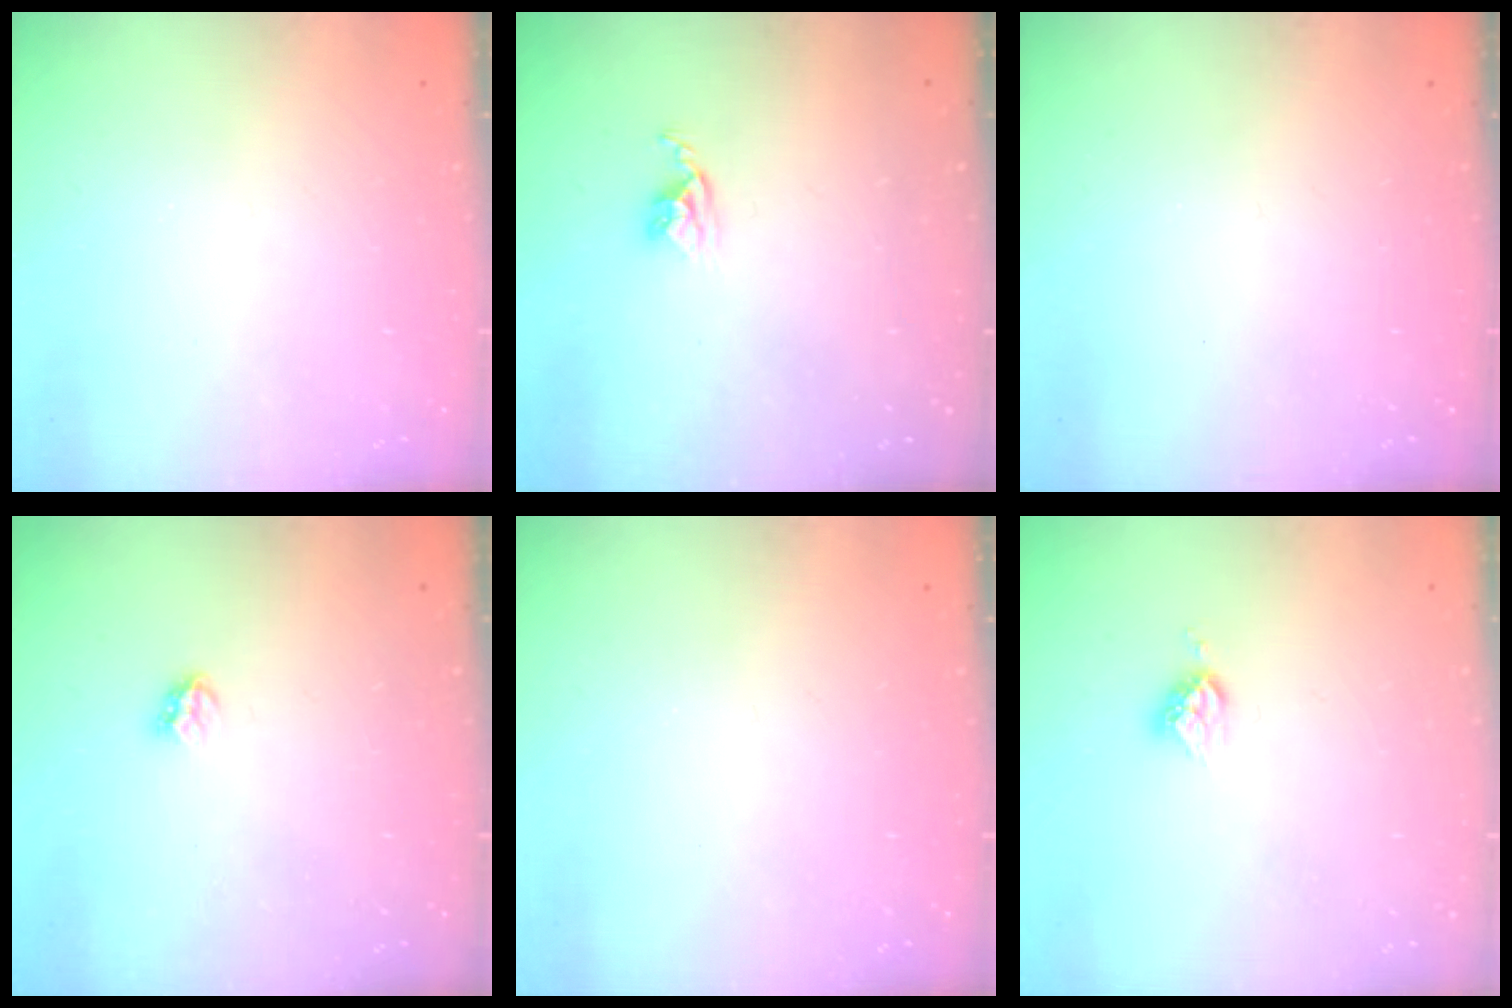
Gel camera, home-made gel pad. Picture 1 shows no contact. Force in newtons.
{"total": 3.9, "press": 3.9, "slide": 0.2}
{"total": 0.0}
{"total": 2.8, "press": 2.8, "slide": 0.5}
{"total": 0.0}
{"total": 5.0, "press": 4.9, "slide": 0.4}